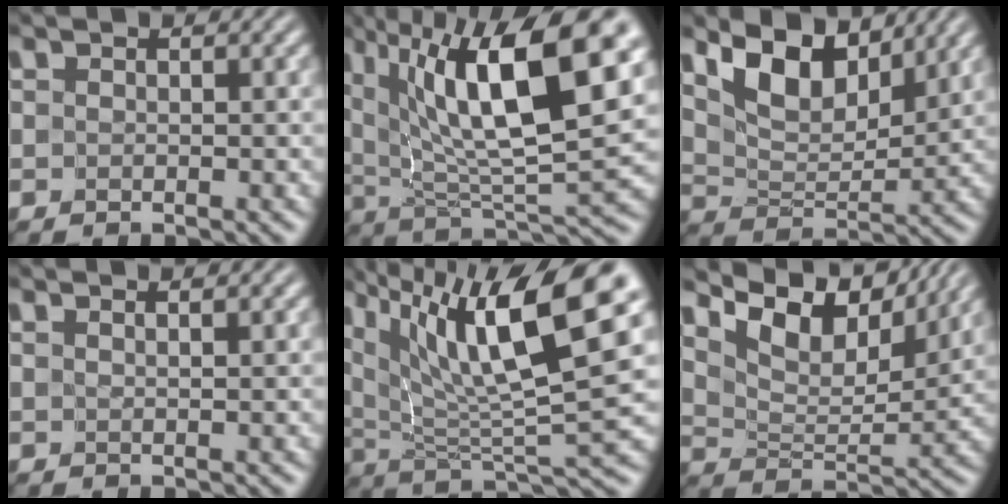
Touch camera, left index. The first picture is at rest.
{"total": 14.1, "force": [5.6, 4.0, 12.3], "torque": [-0.201, 0.005, 0.097]}
{"total": 6.7, "force": [4.6, 2.9, 3.9], "torque": [-0.080, 0.000, 0.081]}
{"total": 2.1, "force": [1.7, 0.4, 1.1], "torque": [-0.003, 0.005, 0.003]}
{"total": 13.2, "force": [6.2, 2.9, 11.2], "torque": [-0.191, 0.008, 0.115]}
{"total": 10.0, "force": [7.7, 3.4, 5.4], "torque": [-0.111, 0.006, 0.121]}